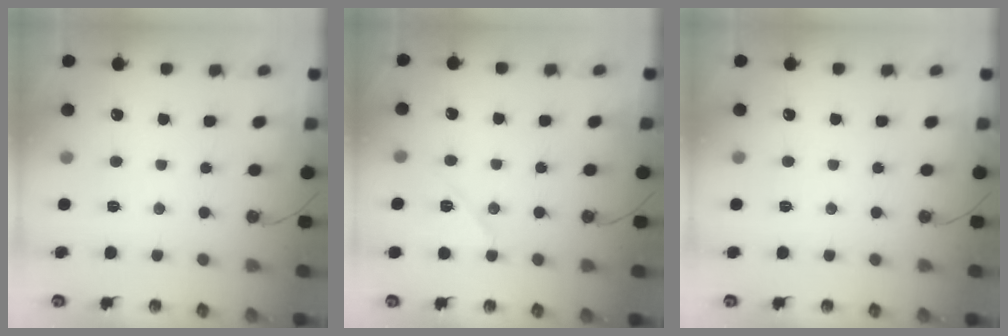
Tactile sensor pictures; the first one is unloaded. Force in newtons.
{"total": 7.9, "press": 7.9, "slide": 0.8}
{"total": 0.0}